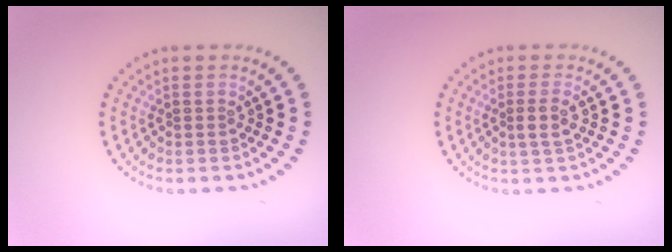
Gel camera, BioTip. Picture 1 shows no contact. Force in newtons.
{"total": 1.6, "press": 1.4, "slide": 0.9}